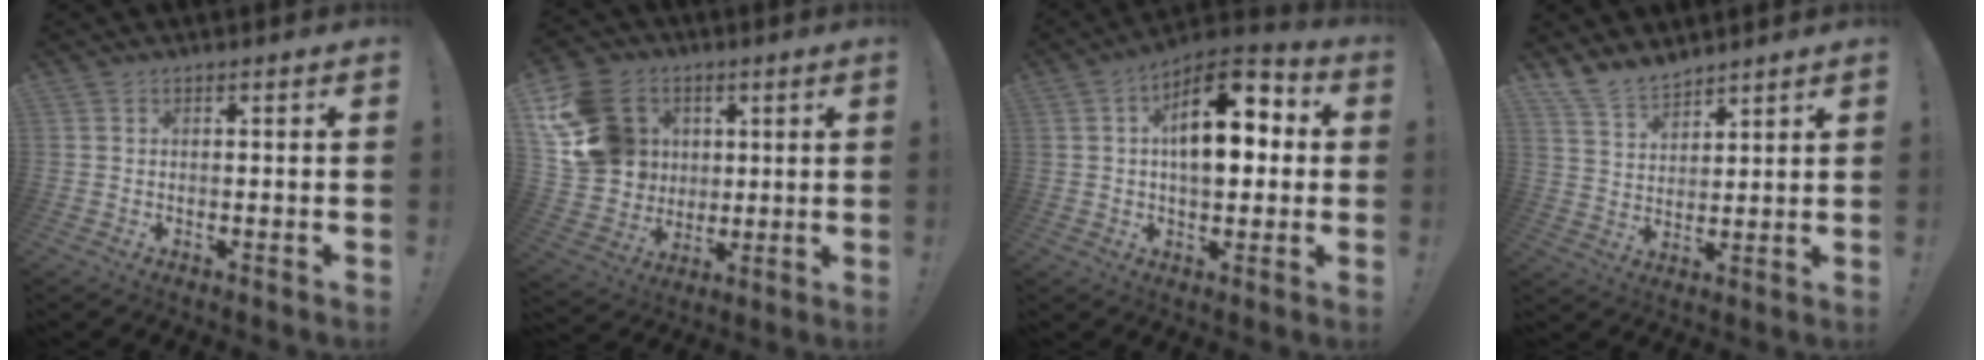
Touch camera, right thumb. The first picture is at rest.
{"total": 18.6, "force": [5.2, 16.0, 7.8], "torque": [-0.130, -0.005, 0.126]}
{"total": 17.0, "force": [3.3, 9.1, 13.9], "torque": [-0.195, -0.001, 0.048]}
{"total": 8.3, "force": [7.4, 3.1, 2.0], "torque": [-0.055, -0.047, 0.148]}